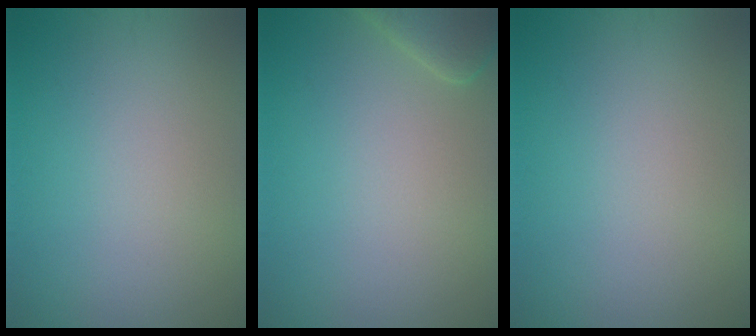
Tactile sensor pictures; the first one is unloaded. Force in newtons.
{"total": 2.3, "press": 2.3, "slide": 0.3}
{"total": 0.0}